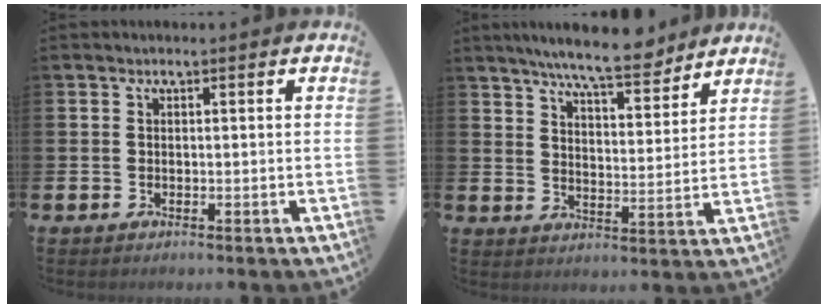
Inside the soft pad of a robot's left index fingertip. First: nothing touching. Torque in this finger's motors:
{"motor_torque": [0.51, -0.52, 0.96, 0.21]}